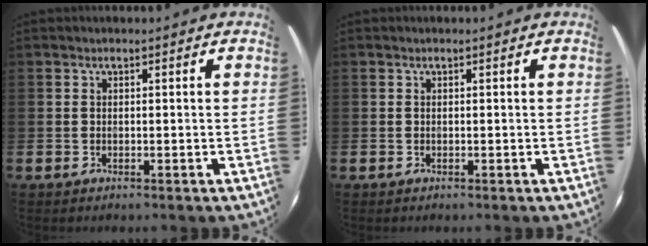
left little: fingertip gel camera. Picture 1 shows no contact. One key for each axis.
{"total": 0.0}